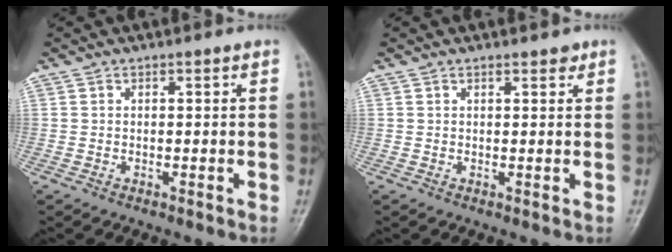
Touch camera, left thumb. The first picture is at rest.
{"total": 1.6, "force": [1.1, 0.7, 0.8], "torque": [-0.004, -0.005, 0.013]}